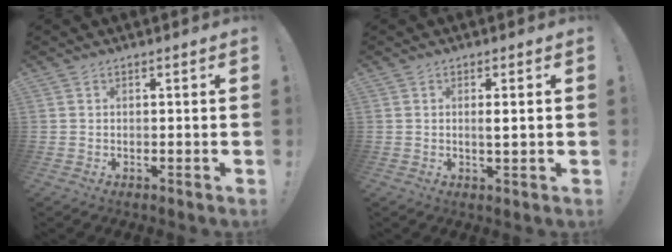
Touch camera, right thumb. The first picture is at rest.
{"total": 2.4, "force": [0.4, 0.2, 2.3], "torque": [-0.028, -0.010, 0.002]}